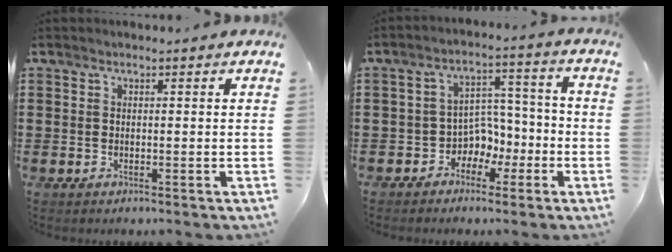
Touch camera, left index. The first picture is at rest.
{"total": 5.4, "force": [-2.6, 4.5, 1.6], "torque": [-0.043, 0.008, -0.049]}